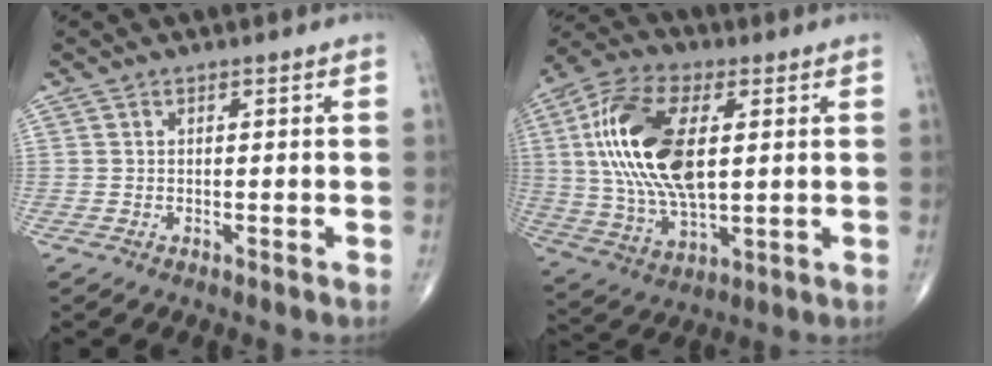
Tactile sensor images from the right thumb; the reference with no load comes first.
{"total": 20.7, "force": [3.6, 10.3, 17.6], "torque": [-0.354, -0.004, 0.064]}